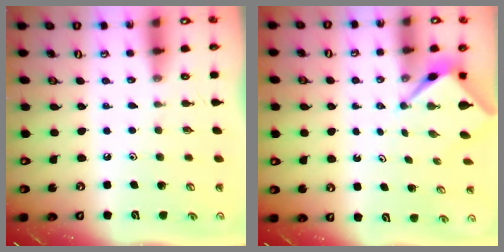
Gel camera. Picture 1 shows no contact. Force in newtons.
{"total": 2.6, "press": 2.6, "slide": 0.2}